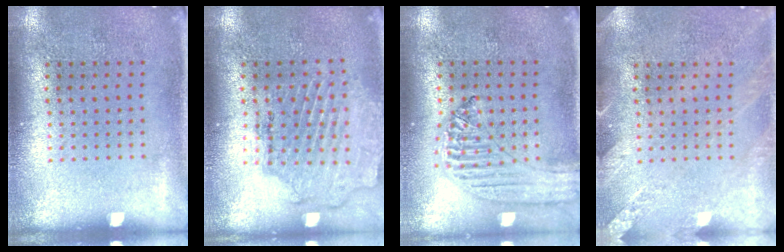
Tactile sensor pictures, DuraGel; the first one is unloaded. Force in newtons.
{"total": 1.6, "press": 1.6, "slide": 0.4}
{"total": 1.2, "press": 1.2, "slide": 0.2}
{"total": 2.1, "press": 2.1, "slide": 0.2}